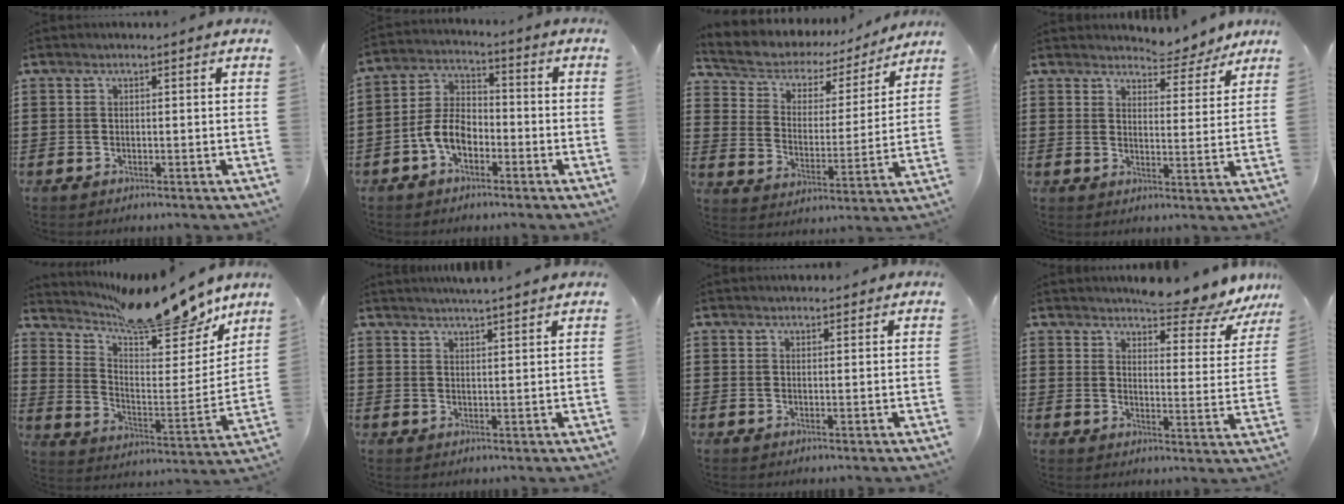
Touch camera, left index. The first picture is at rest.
{"total": 6.4, "force": [-3.0, 3.7, 4.2], "torque": [-0.110, 0.005, -0.066]}
{"total": 4.3, "force": [3.6, 2.2, 0.4], "torque": [-0.037, -0.028, 0.054]}
{"total": 4.8, "force": [4.7, 0.8, 0.6], "torque": [-0.014, -0.027, 0.083]}
{"total": 15.4, "force": [13.5, 3.0, 6.8], "torque": [-0.119, -0.096, 0.230]}
{"total": 3.0, "force": [2.9, -0.6, 0.4], "torque": [-0.015, -0.011, 0.054]}
{"total": 1.5, "force": [1.4, 0.3, 0.2], "torque": [-0.006, 0.003, 0.028]}
{"total": 6.9, "force": [6.3, 0.4, 2.7], "torque": [-0.053, -0.038, 0.108]}